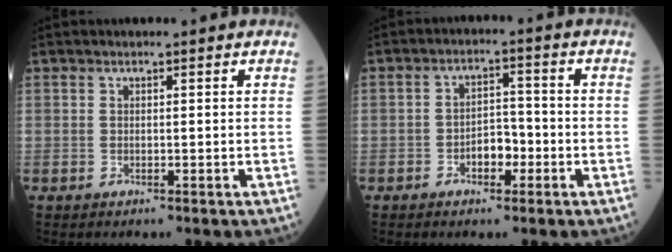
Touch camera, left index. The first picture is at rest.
{"total": 4.1, "force": [-2.0, 2.2, 2.9], "torque": [-0.044, 0.007, -0.038]}